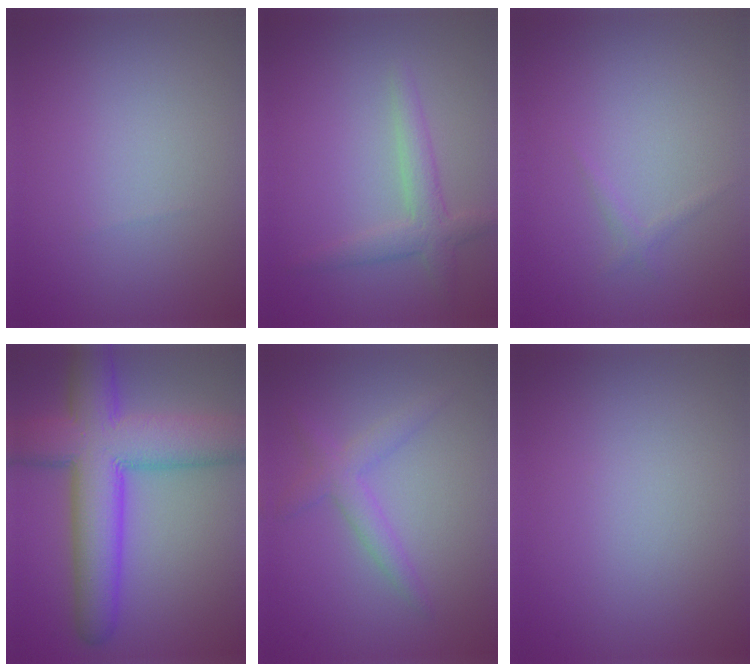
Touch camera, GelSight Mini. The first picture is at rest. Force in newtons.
{"total": 2.7, "press": 2.7, "slide": 0.1}
{"total": 0.8, "press": 0.8, "slide": 0.1}
{"total": 11.5, "press": 11.5, "slide": 0.4}
{"total": 2.4, "press": 2.4, "slide": 0.2}
{"total": 0.0}